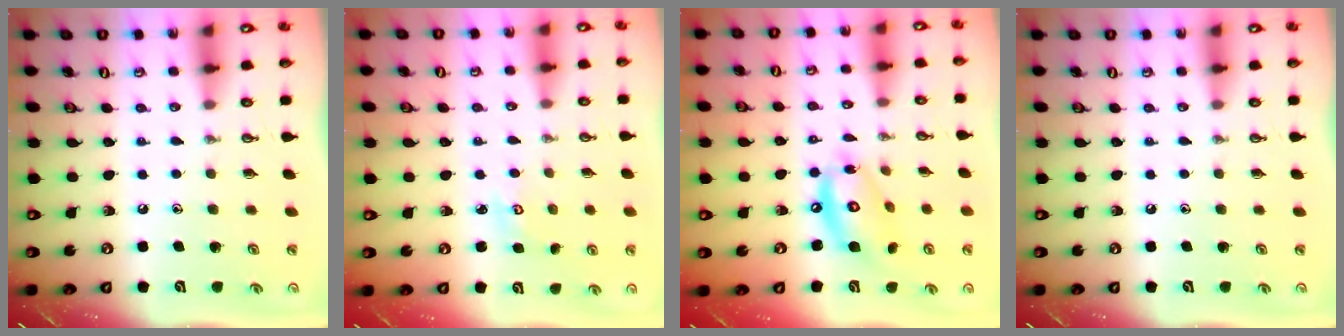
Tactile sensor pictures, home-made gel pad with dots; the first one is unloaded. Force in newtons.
{"total": 2.5, "press": 2.4, "slide": 0.3}
{"total": 13.3, "press": 13.3, "slide": 1.2}
{"total": 0.0}